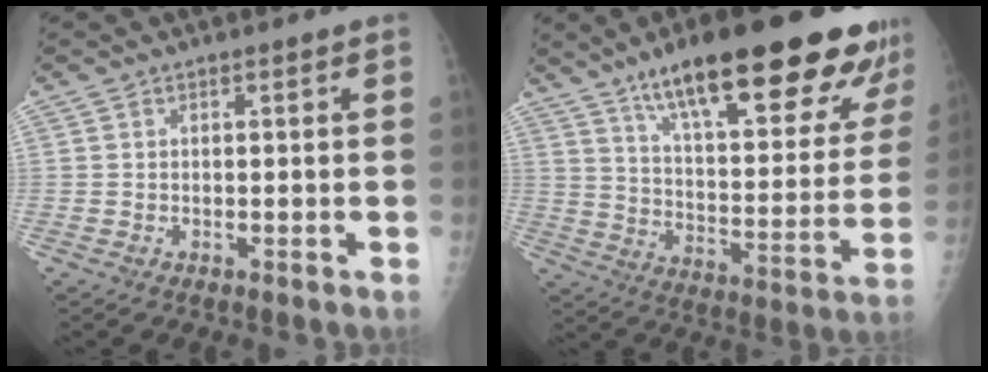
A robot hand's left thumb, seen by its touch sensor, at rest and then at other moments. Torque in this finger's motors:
{"motor_torque": [1.67, -0.14, 1.64, -1.12, 0.38]}